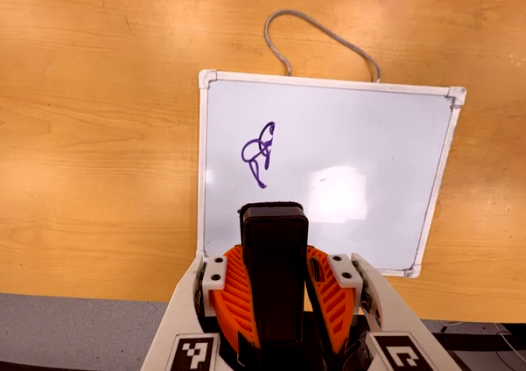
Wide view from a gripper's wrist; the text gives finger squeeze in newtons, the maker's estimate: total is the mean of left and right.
{"total": 10.3, "left": 8.8, "right": 11.7}